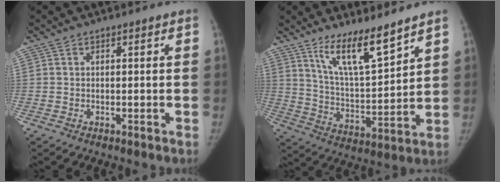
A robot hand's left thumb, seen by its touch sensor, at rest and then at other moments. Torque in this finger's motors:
{"motor_torque": [-0.21, 0.28, 0.48, -0.22, 0.09]}